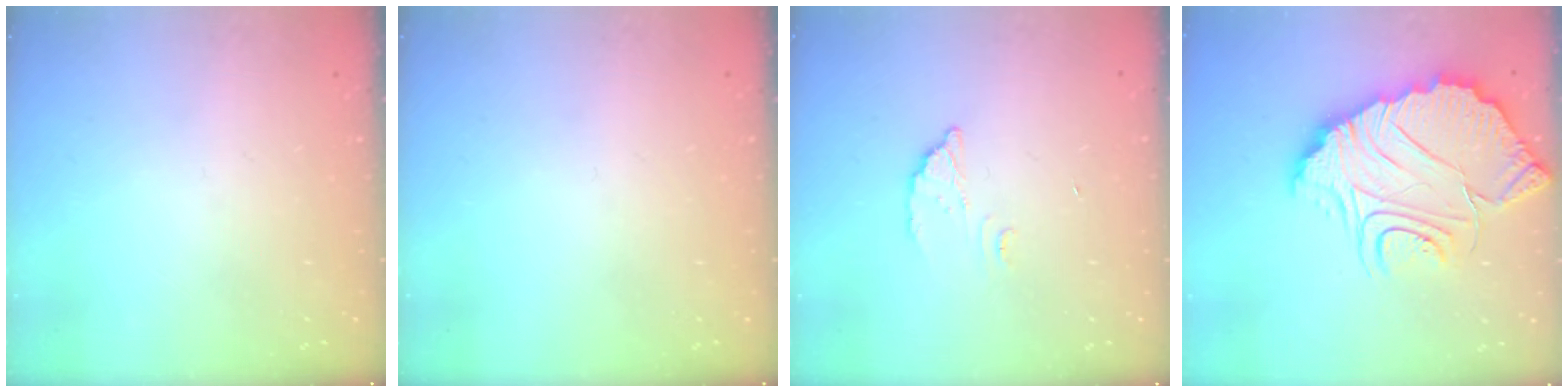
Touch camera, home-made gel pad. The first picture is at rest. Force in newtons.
{"total": 0.0}
{"total": 2.8, "press": 2.8, "slide": 0.2}
{"total": 16.6, "press": 16.5, "slide": 1.4}